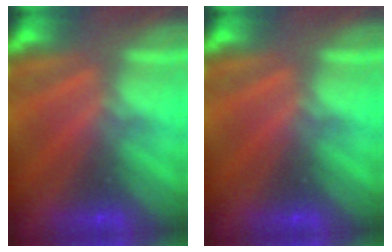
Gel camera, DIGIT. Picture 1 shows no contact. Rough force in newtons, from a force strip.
{"total": 0.0}